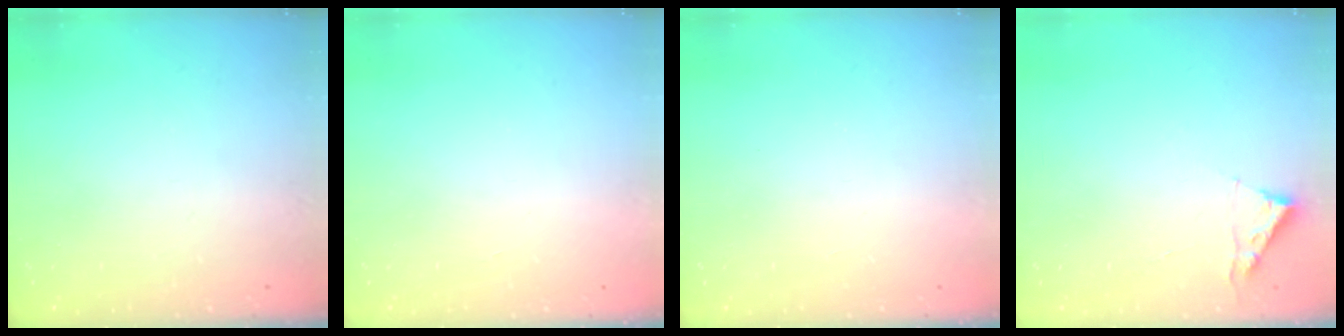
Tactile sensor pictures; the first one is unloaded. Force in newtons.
{"total": 1.7, "press": 1.7, "slide": 0.1}
{"total": 1.7, "press": 1.6, "slide": 0.1}
{"total": 2.8, "press": 2.8, "slide": 0.3}